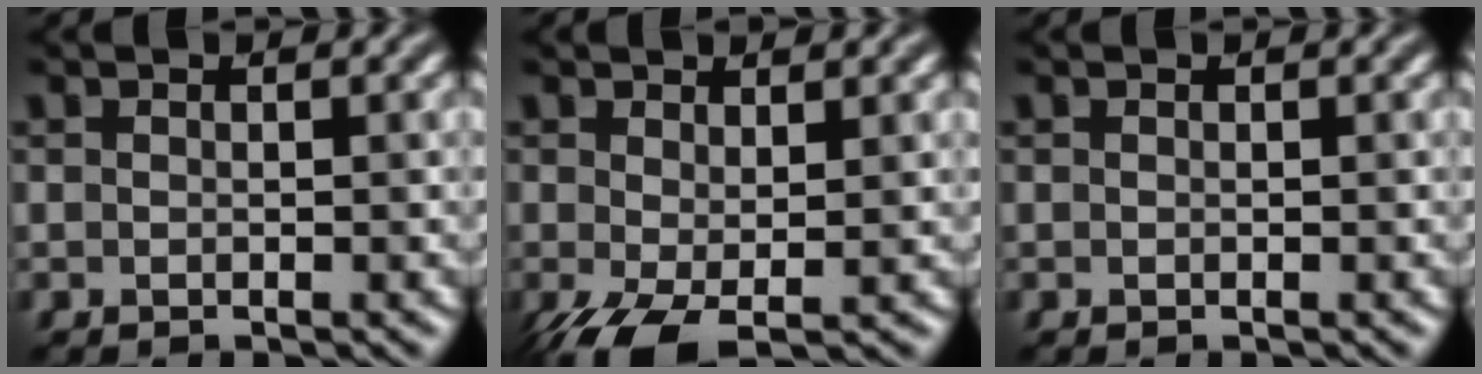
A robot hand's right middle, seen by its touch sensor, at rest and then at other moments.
{"total": 4.3, "force": [-1.1, 1.9, 3.7], "torque": [-0.089, -0.009, -0.022]}
{"total": 0.0}